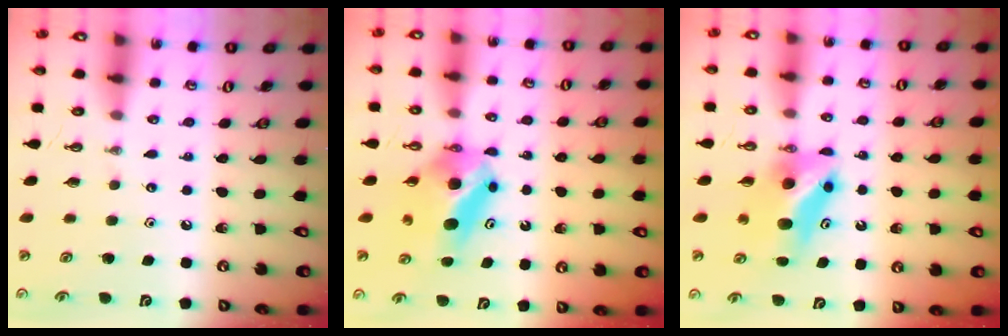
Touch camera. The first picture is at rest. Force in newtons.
{"total": 6.7, "press": 5.9, "slide": 3.1}
{"total": 7.0, "press": 7.0, "slide": 0.6}